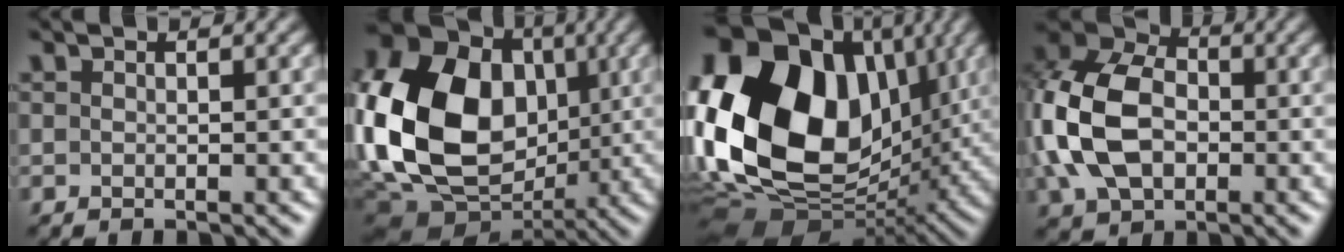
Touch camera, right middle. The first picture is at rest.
{"total": 17.6, "force": [0.1, 13.5, 11.4], "torque": [-0.233, 0.002, 0.002]}
{"total": 19.5, "force": [2.9, 14.2, 13.1], "torque": [-0.298, 0.014, 0.050]}
{"total": 11.0, "force": [-0.6, 7.9, 7.7], "torque": [-0.196, 0.011, -0.025]}